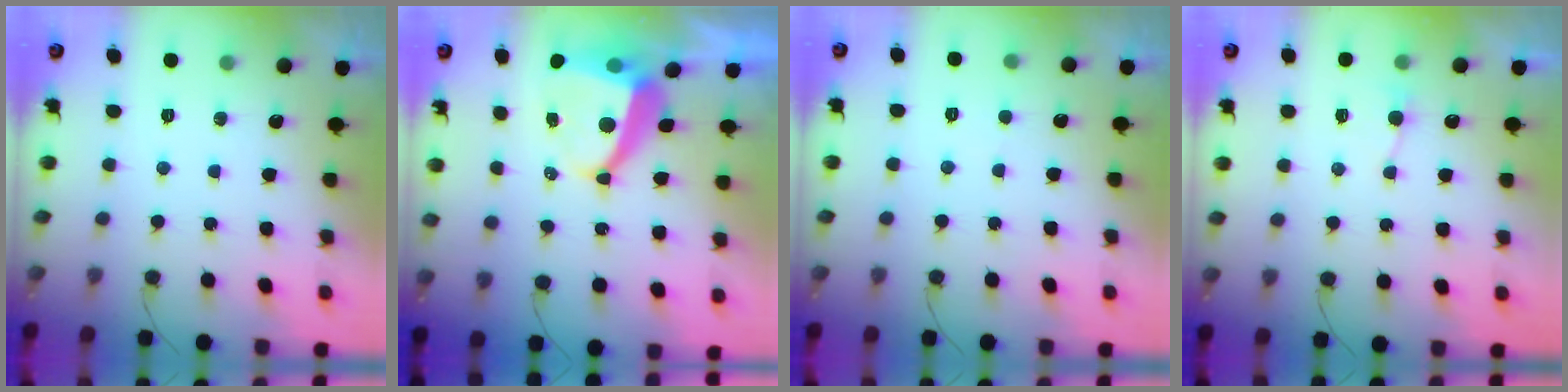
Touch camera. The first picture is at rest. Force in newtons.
{"total": 7.3, "press": 7.2, "slide": 0.8}
{"total": 1.6, "press": 1.6, "slide": 0.2}
{"total": 2.7, "press": 2.7, "slide": 0.3}